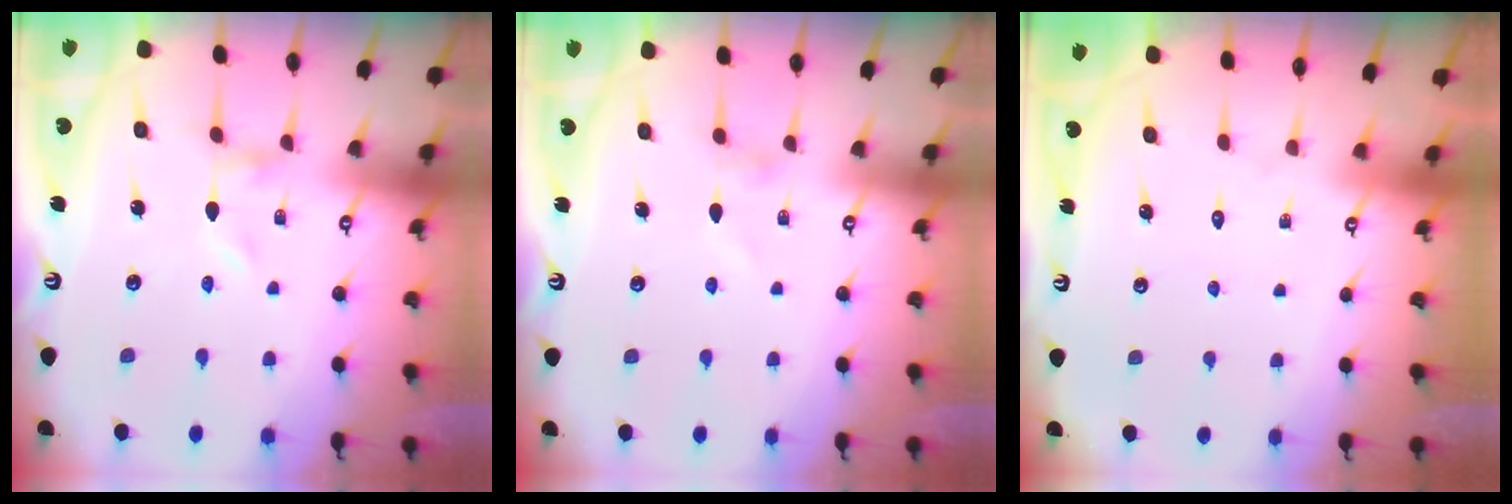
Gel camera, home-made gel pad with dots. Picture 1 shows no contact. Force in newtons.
{"total": 0.0}
{"total": 1.7, "press": 1.7, "slide": 0.1}